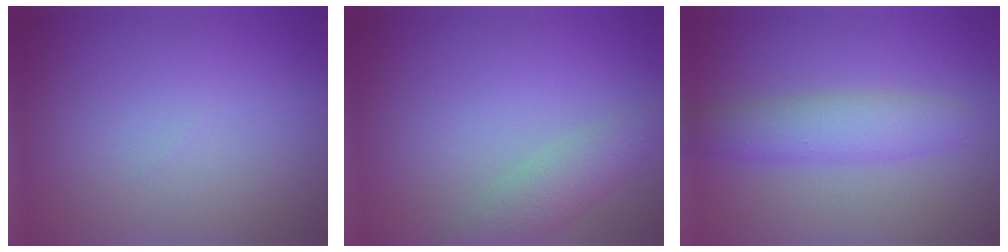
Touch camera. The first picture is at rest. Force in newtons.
{"total": 3.3, "press": 3.3, "slide": 0.1}
{"total": 3.6, "press": 3.6, "slide": 0.1}